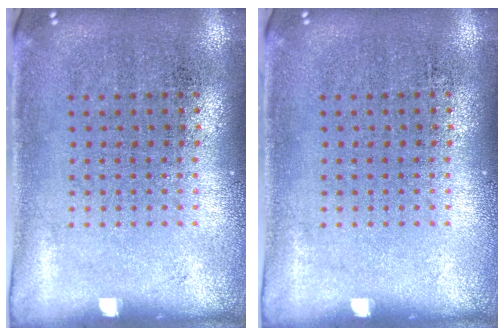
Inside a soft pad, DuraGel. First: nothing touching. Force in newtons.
{"total": 0.0}